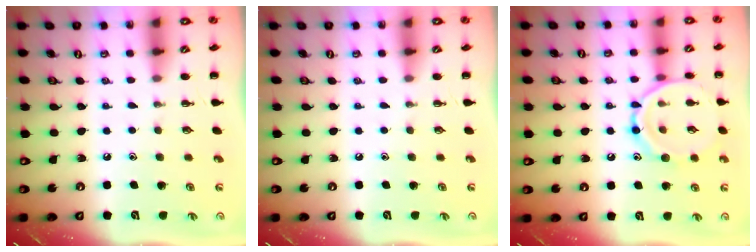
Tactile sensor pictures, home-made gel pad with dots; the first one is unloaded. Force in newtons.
{"total": 0.0}
{"total": 12.8, "press": 12.8, "slide": 0.5}